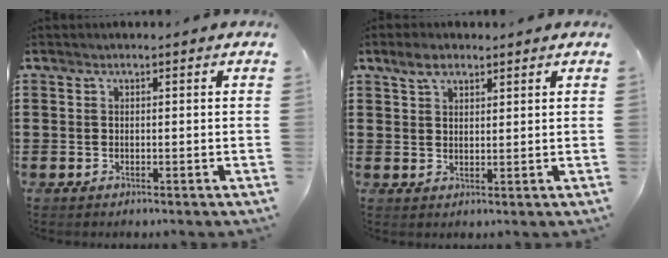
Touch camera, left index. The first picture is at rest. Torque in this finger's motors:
{"motor_torque": [0.22, 0.04, 0.08, 0.02]}